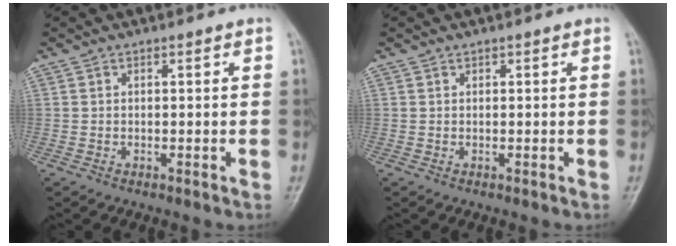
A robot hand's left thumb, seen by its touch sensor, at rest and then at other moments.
{"total": 0.0}